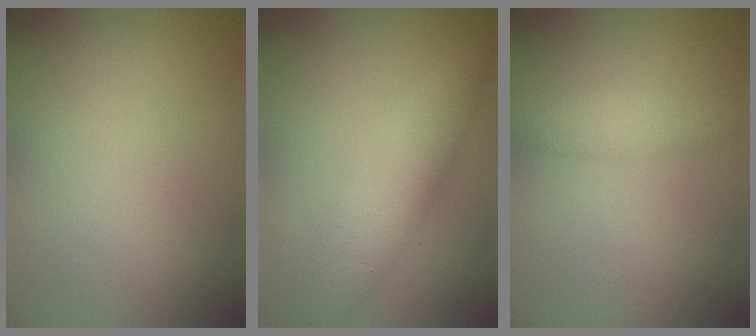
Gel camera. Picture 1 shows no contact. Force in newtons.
{"total": 5.3, "press": 5.3, "slide": 0.1}
{"total": 1.9, "press": 1.9, "slide": 0.1}